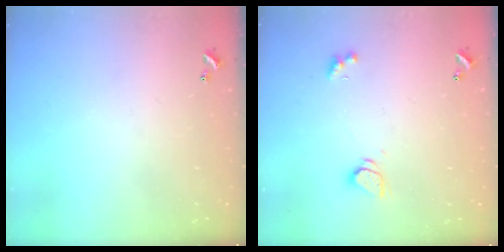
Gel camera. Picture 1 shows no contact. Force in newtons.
{"total": 2.1, "press": 2.0, "slide": 0.6}